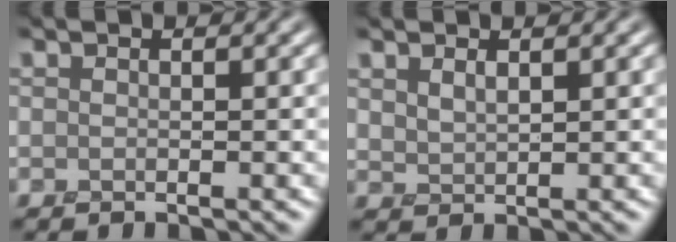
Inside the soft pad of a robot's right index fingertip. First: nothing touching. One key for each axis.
{"total": 1.4, "fx": 0.9, "fy": 0.6, "fz": 0.9, "tx": -0.023, "ty": -0.006, "tz": 0.023}